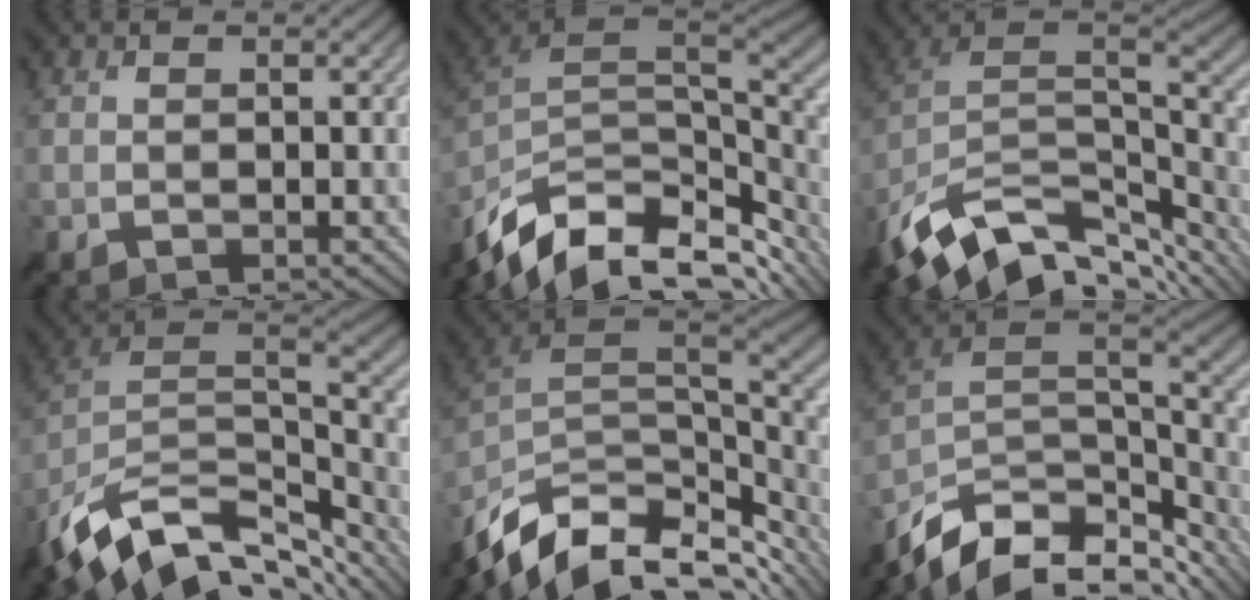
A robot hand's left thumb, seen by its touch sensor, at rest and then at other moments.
{"total": 13.6, "force": [-7.1, 7.0, 9.3], "torque": [-0.215, -0.020, -0.124]}
{"total": 13.9, "force": [-6.8, 7.3, 9.7], "torque": [-0.225, -0.012, -0.112]}
{"total": 14.2, "force": [-7.7, 7.3, 9.5], "torque": [-0.225, -0.013, -0.129]}
{"total": 13.5, "force": [-7.3, 6.7, 9.2], "torque": [-0.211, -0.019, -0.122]}
{"total": 14.1, "force": [-9.2, 6.8, 8.4], "torque": [-0.209, -0.020, -0.146]}